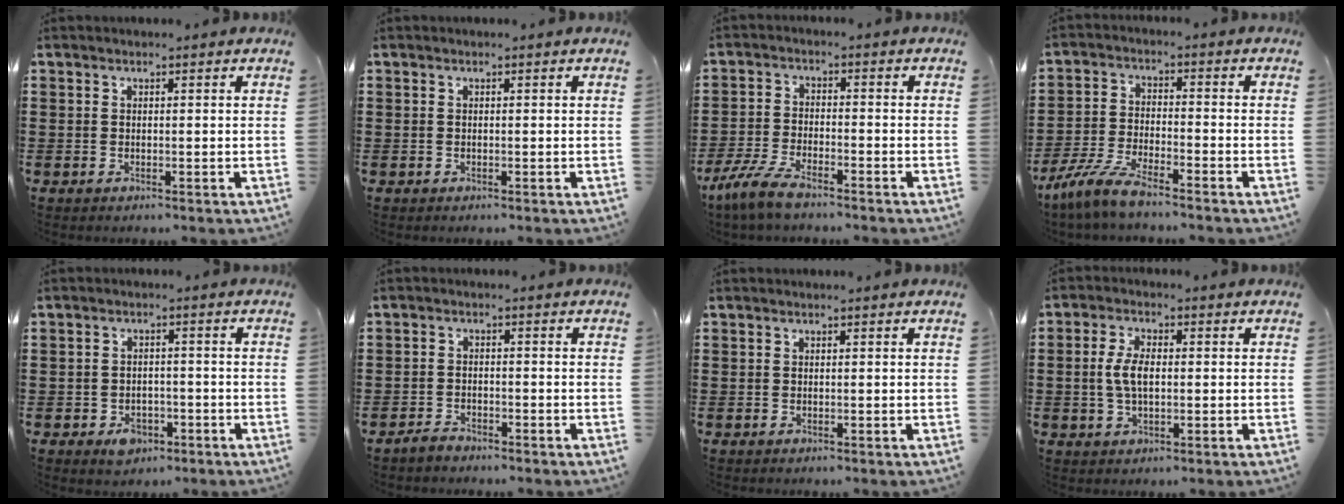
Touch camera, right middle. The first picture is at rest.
{"total": 0.0}
{"total": 5.7, "force": [-4.7, 1.1, 3.1], "torque": [-0.085, -0.009, -0.095]}
{"total": 6.4, "force": [-5.5, 0.7, 3.3], "torque": [-0.087, -0.010, -0.110]}
{"total": 3.2, "force": [-2.0, 2.2, 1.3], "torque": [-0.025, 0.003, -0.040]}
{"total": 2.0, "force": [-1.9, 0.7, 0.4], "torque": [-0.012, 0.005, -0.038]}
{"total": 0.0}
{"total": 5.1, "force": [0.0, 2.6, 4.3], "torque": [-0.106, 0.001, -0.008]}